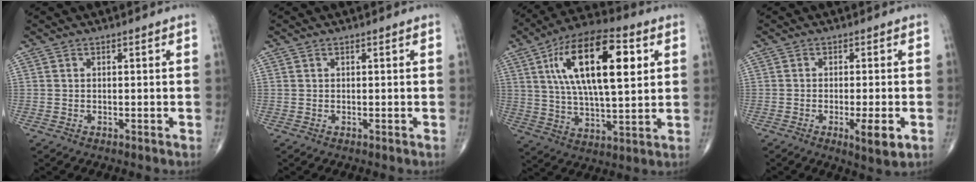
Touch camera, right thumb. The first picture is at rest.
{"total": 0.0}
{"total": 21.3, "force": [6.2, 8.5, 18.5], "torque": [-0.312, -0.002, 0.099]}
{"total": 5.4, "force": [-1.9, 1.0, 4.9], "torque": [-0.076, -0.012, -0.028]}